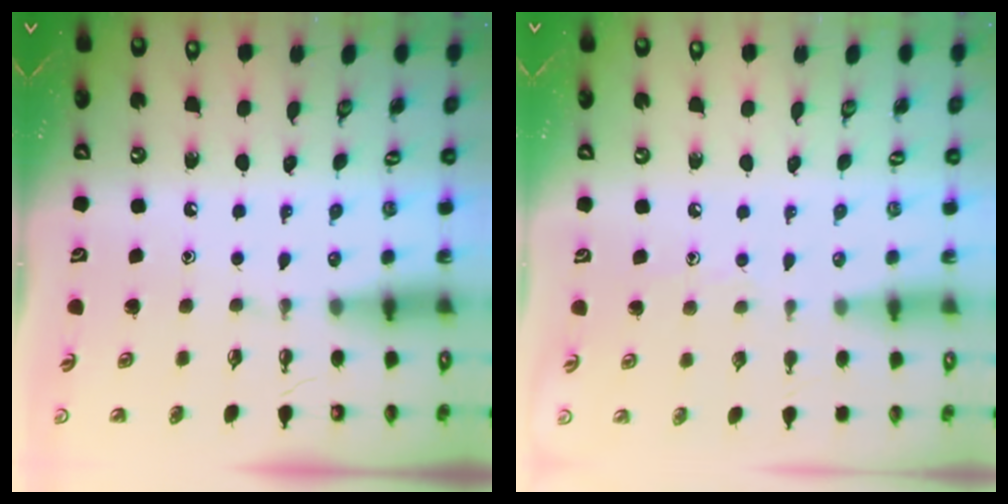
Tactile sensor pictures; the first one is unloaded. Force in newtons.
{"total": 4.5, "press": 4.5, "slide": 0.5}